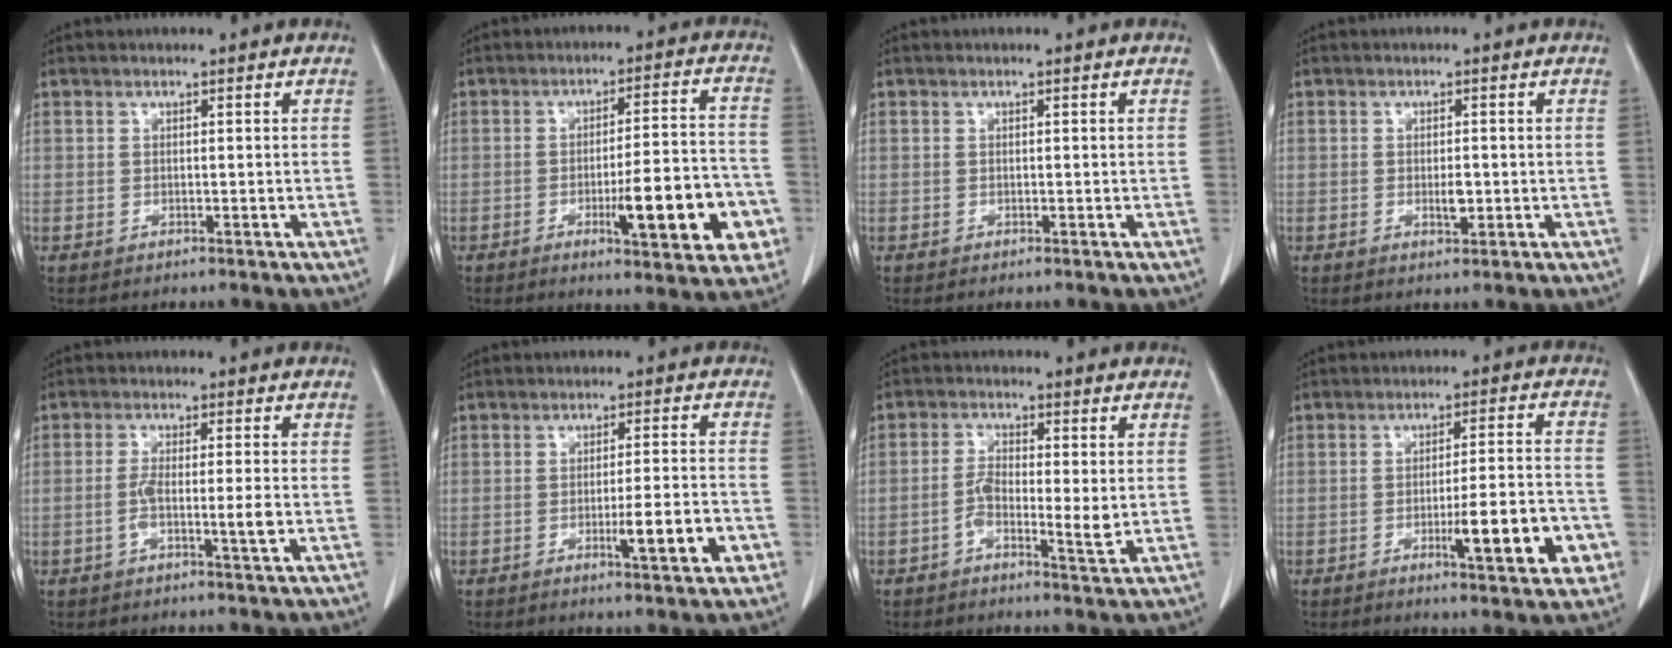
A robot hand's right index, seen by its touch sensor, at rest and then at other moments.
{"total": 13.1, "force": [-4.3, 2.5, 12.1], "torque": [-0.163, 0.008, -0.056]}
{"total": 0.0}
{"total": 2.1, "force": [-0.4, 0.8, 1.9], "torque": [-0.036, -0.001, -0.002]}
{"total": 4.2, "force": [-1.2, 0.0, 4.0], "torque": [-0.079, -0.003, -0.021]}
{"total": 6.6, "force": [-2.5, 0.5, 6.1], "torque": [-0.092, -0.003, -0.032]}
{"total": 5.1, "force": [-0.9, 1.3, 4.8], "torque": [-0.093, 0.000, -0.016]}
{"total": 10.5, "force": [-3.7, 1.4, 9.8], "torque": [-0.138, 0.003, -0.049]}